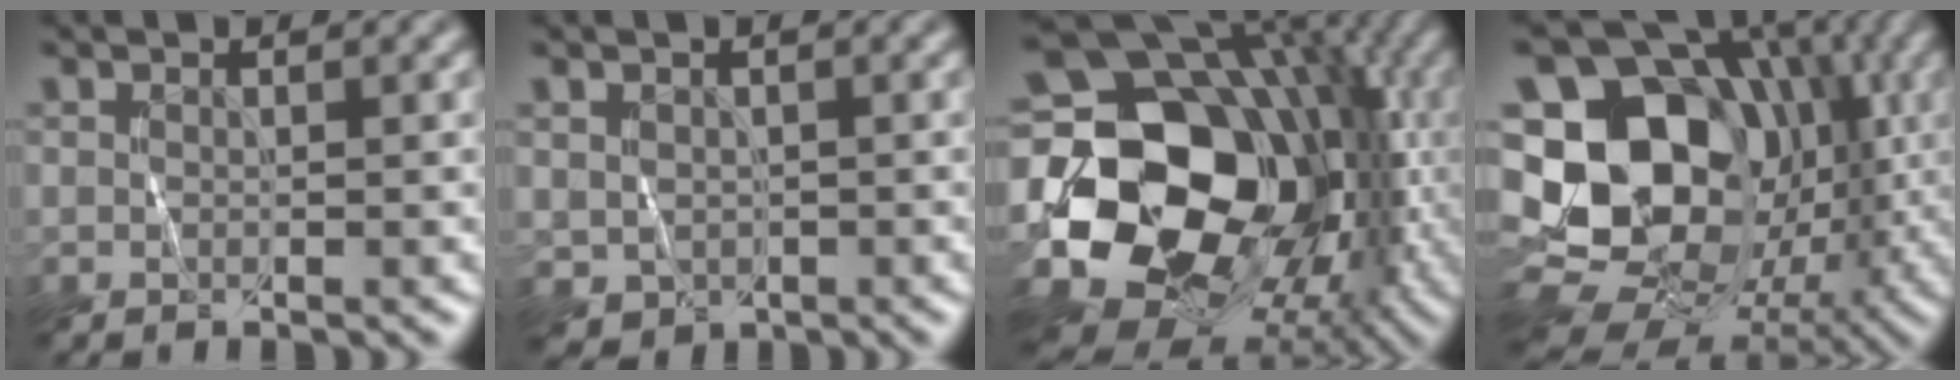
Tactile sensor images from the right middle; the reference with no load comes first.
{"total": 1.6, "force": [0.0, 1.5, 0.6], "torque": [-0.014, -0.008, 0.004]}
{"total": 21.0, "force": [-3.1, 16.2, 13.1], "torque": [-0.225, -0.016, -0.059]}
{"total": 20.6, "force": [-0.8, 17.6, 10.8], "torque": [-0.201, 0.019, -0.029]}